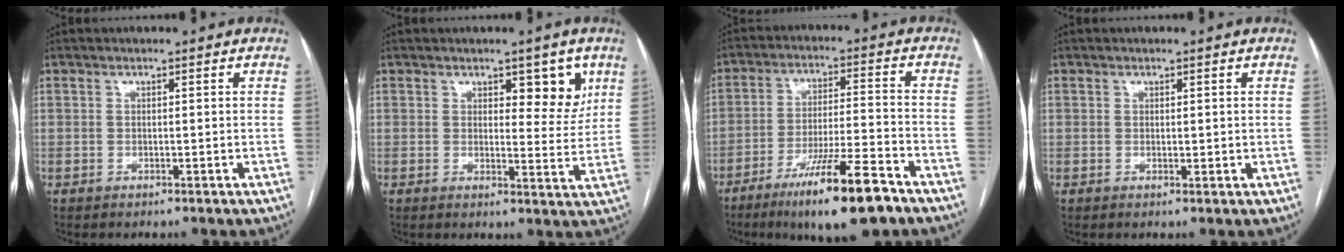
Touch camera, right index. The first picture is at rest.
{"total": 5.7, "force": [3.0, 2.5, 4.1], "torque": [-0.040, -0.006, 0.039]}
{"total": 14.3, "force": [-9.3, 1.0, 10.8], "torque": [-0.186, -0.025, -0.154]}
{"total": 0.7, "force": [0.3, 0.4, 0.4], "torque": [-0.006, -0.002, 0.008]}